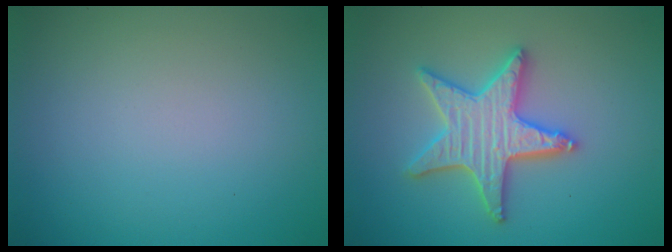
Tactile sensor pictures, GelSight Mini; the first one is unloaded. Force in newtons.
{"total": 4.9, "press": 4.9, "slide": 0.9}